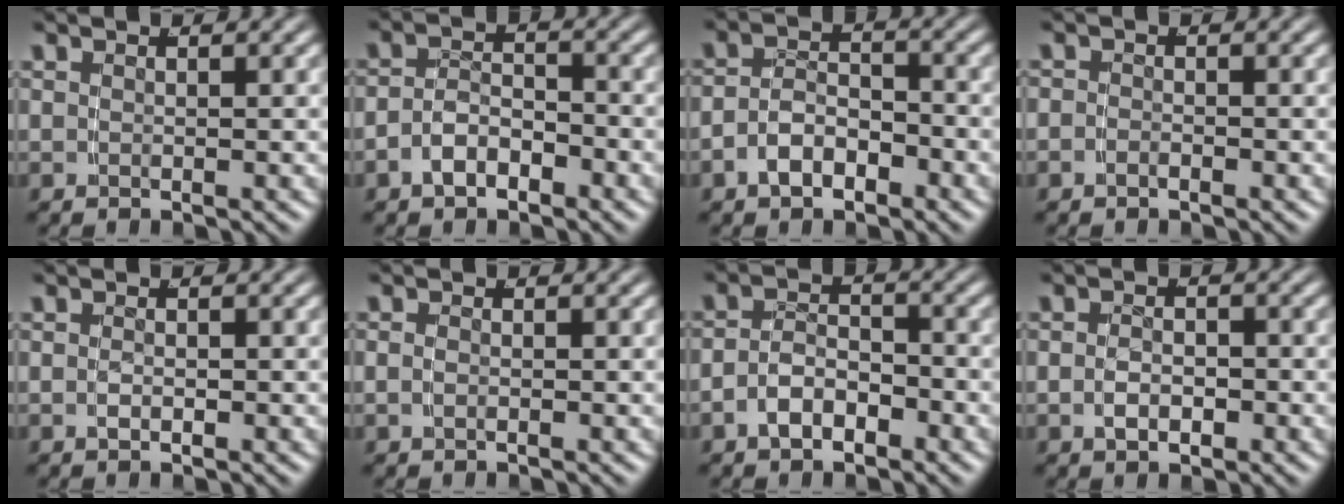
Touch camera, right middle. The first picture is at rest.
{"total": 3.3, "force": [-2.1, 1.9, 1.6], "torque": [-0.021, -0.003, -0.038]}
{"total": 3.9, "force": [-2.3, 2.6, 1.9], "torque": [-0.028, -0.002, -0.041]}
{"total": 1.0, "force": [-0.9, 0.5, 0.1], "torque": [-0.005, -0.005, -0.016]}
{"total": 0.7, "force": [-0.5, 0.0, 0.5], "torque": [-0.010, -0.003, -0.005]}
{"total": 0.7, "force": [-0.3, 0.2, 0.6], "torque": [-0.016, -0.004, -0.003]}
{"total": 3.7, "force": [-2.1, 2.3, 1.9], "torque": [-0.027, -0.003, -0.038]}
{"total": 1.9, "force": [-0.8, 1.0, 1.4], "torque": [-0.021, -0.001, -0.012]}